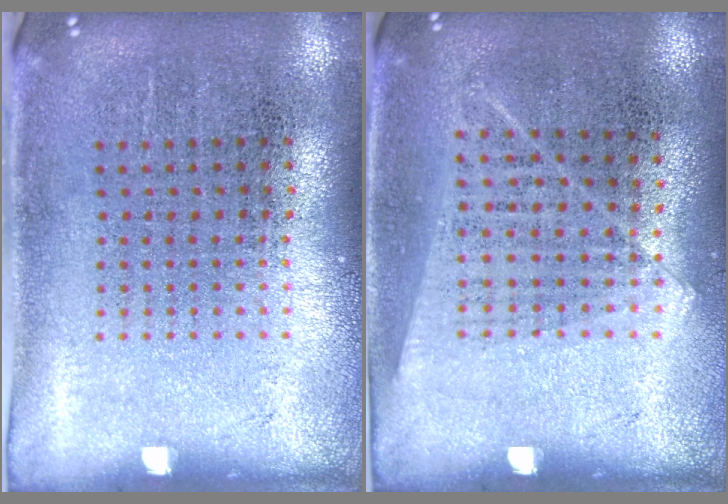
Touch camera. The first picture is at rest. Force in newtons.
{"total": 1.1, "press": 1.0, "slide": 0.6}